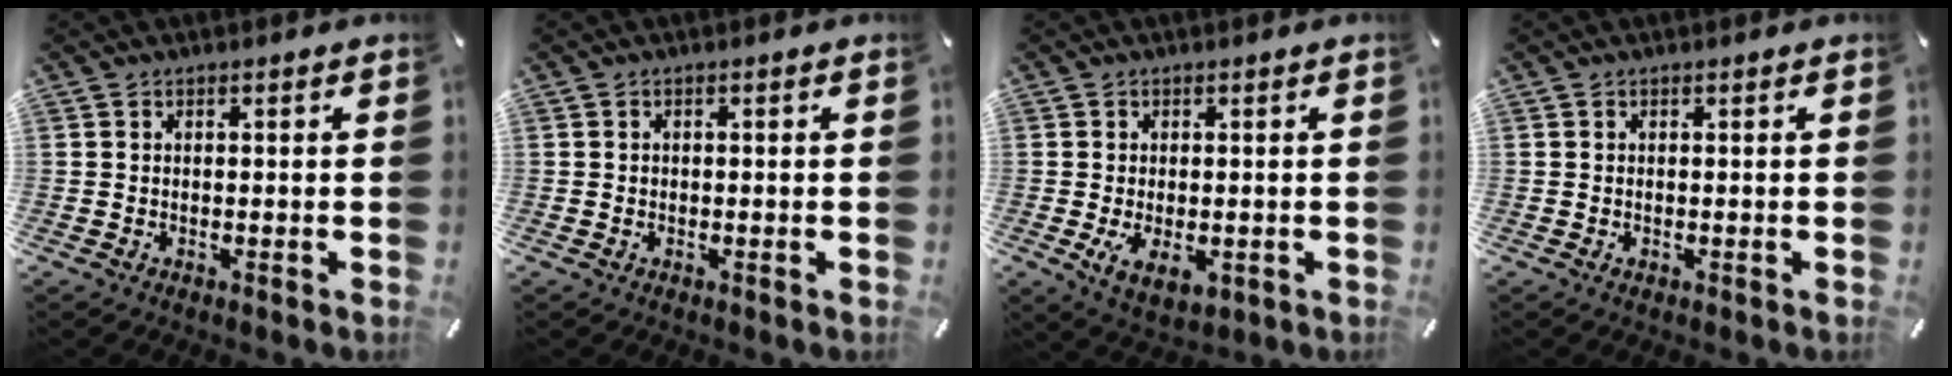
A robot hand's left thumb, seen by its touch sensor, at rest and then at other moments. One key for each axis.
{"total": 0.6, "fx": -0.1, "fy": 0.5, "fz": 0.1, "tx": -0.004, "ty": 0.004, "tz": -0.004}
{"total": 5.4, "fx": -1.1, "fy": 3.2, "fz": 4.2, "tx": -0.086, "ty": -0.007, "tz": -0.021}
{"total": 0.0}